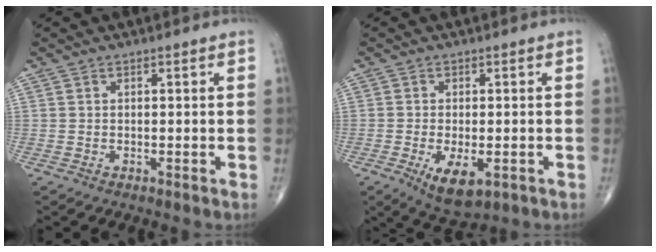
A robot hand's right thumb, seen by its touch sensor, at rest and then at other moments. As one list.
[{"total": 7.1, "force": [-2.5, 3.2, 5.8], "torque": [-0.096, -0.012, -0.031]}]